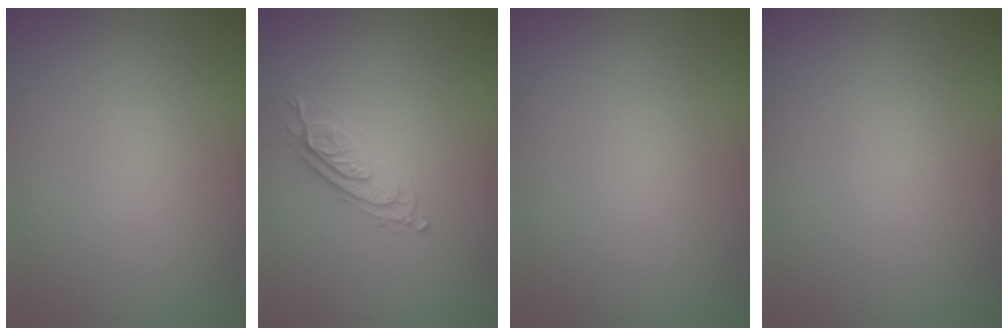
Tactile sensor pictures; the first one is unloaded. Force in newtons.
{"total": 2.2, "press": 2.2, "slide": 0.4}
{"total": 0.0}
{"total": 0.0}